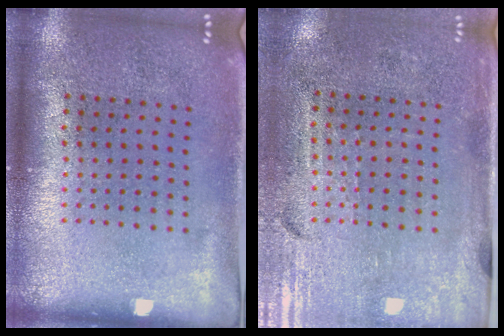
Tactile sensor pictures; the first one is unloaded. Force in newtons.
{"total": 3.5, "press": 3.0, "slide": 1.7}